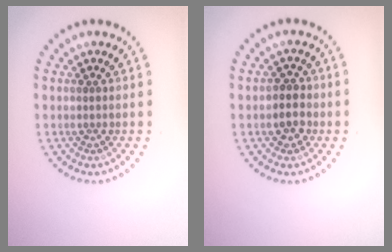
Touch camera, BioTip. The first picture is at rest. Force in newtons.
{"total": 2.3, "press": 2.2, "slide": 0.7}